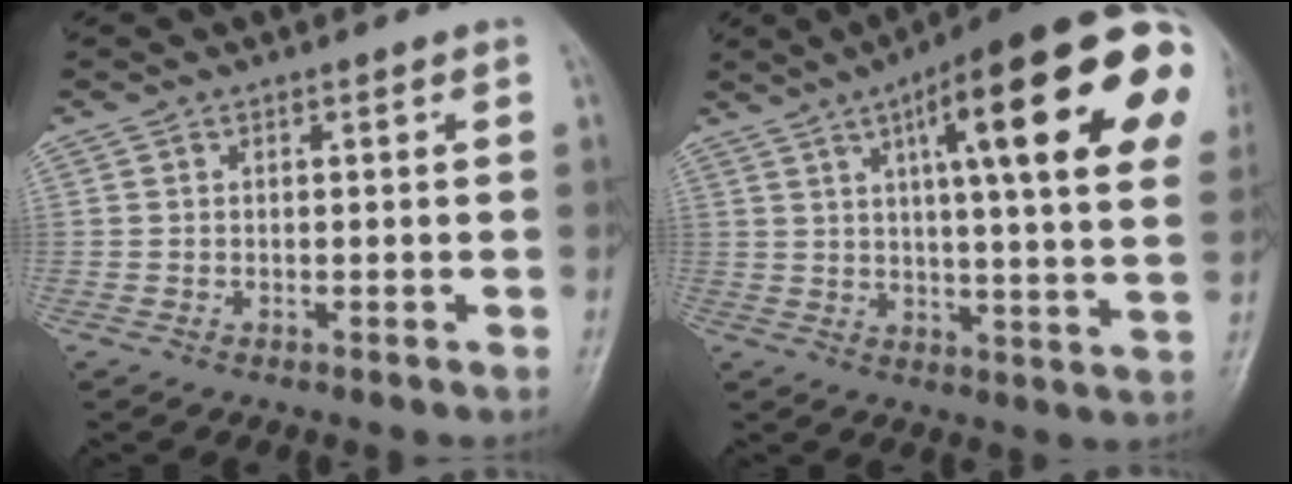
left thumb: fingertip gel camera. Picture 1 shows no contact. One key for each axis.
{"total": 26.7, "fx": 9.4, "fy": 5.5, "fz": 24.4, "tx": -0.296, "ty": 0.007, "tz": 0.126}